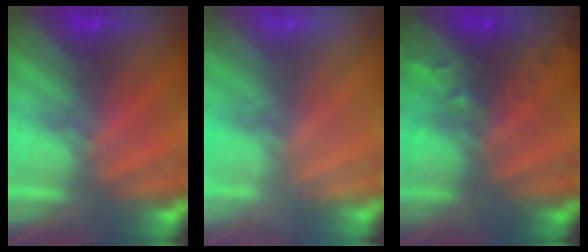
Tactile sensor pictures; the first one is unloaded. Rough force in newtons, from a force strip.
{"total": 2.3}
{"total": 8.3}